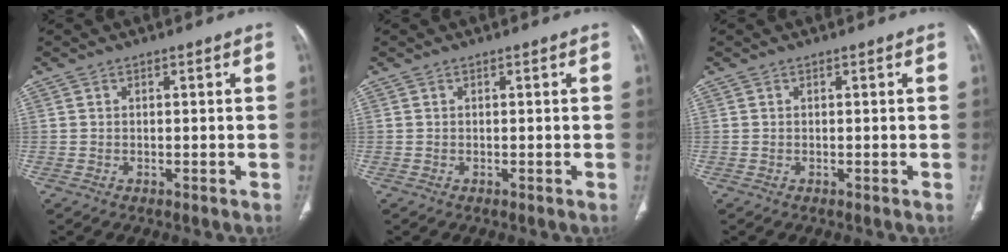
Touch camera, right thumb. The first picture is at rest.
{"total": 0.0}
{"total": 0.0}